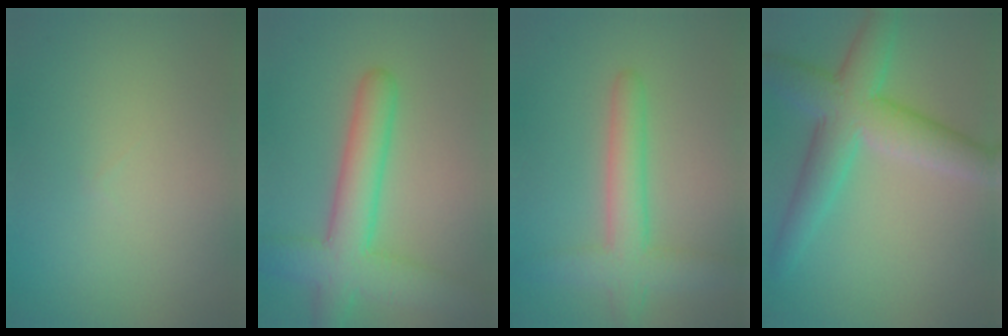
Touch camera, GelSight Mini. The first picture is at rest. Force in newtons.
{"total": 6.6, "press": 6.6, "slide": 0.4}
{"total": 4.4, "press": 4.4, "slide": 0.3}
{"total": 6.7, "press": 6.7, "slide": 0.2}